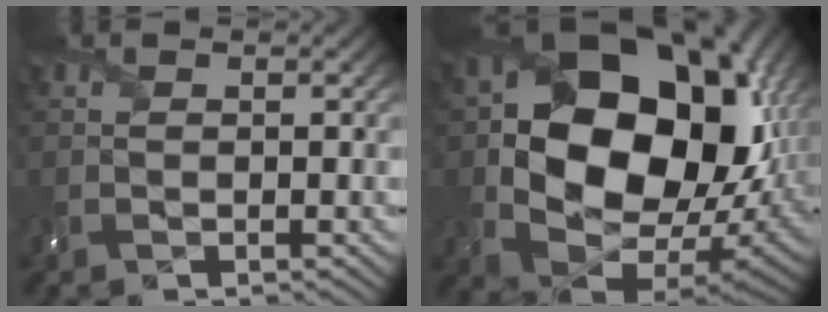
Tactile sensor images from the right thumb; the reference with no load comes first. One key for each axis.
{"total": 21.0, "fx": 3.2, "fy": 15.2, "fz": 14.1, "tx": -0.252, "ty": -0.041, "tz": 0.095}